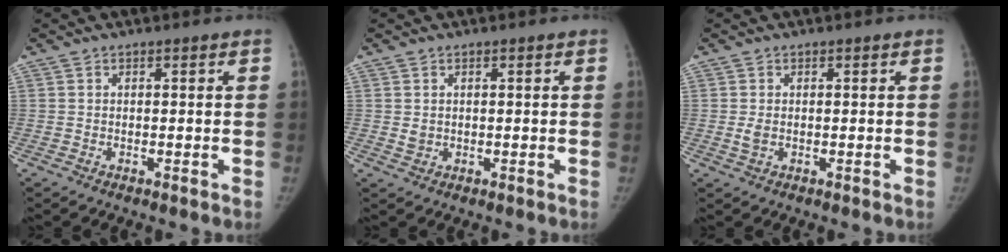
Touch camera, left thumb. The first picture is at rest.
{"total": 1.4, "force": [0.2, 1.2, 0.7], "torque": [-0.006, -0.002, 0.008]}
{"total": 1.6, "force": [-0.1, 1.0, 1.2], "torque": [-0.026, -0.003, -0.002]}